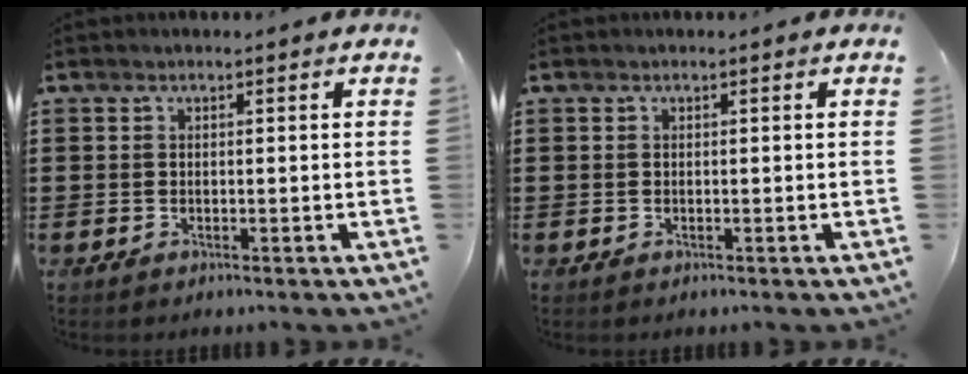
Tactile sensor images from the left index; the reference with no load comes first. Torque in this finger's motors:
{"motor_torque": [-0.04, 0.00, 0.01, 0.00]}